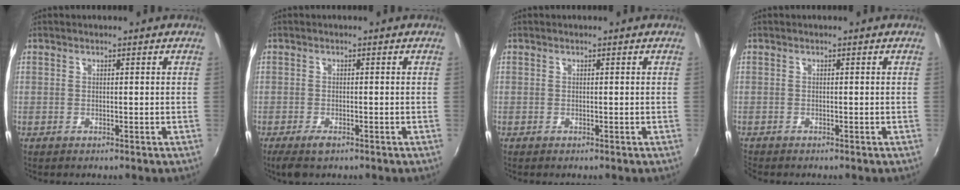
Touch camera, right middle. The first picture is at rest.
{"total": 3.7, "force": [-2.5, 1.4, 2.3], "torque": [-0.053, -0.015, -0.045]}
{"total": 0.0}
{"total": 0.9, "force": [-0.9, 0.2, 0.2], "torque": [-0.005, -0.006, -0.018]}